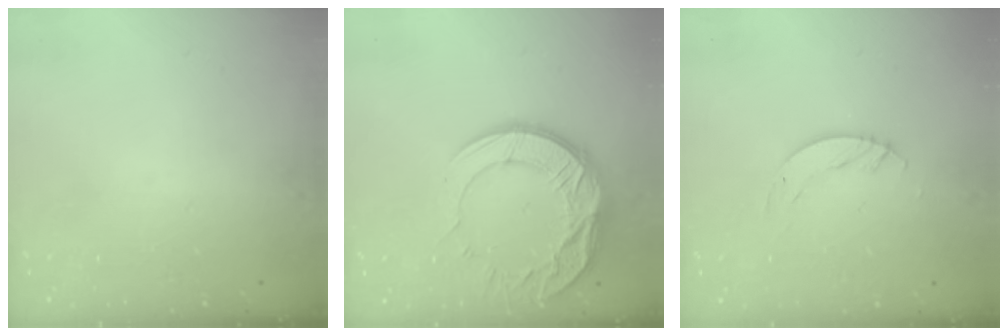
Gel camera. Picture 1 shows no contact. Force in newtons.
{"total": 15.6, "press": 15.5, "slide": 1.1}
{"total": 4.0, "press": 4.0, "slide": 0.3}